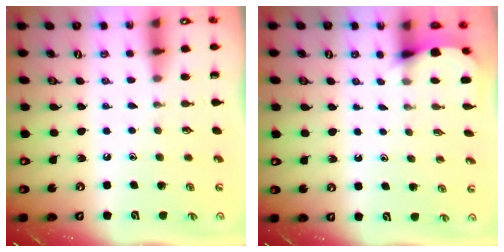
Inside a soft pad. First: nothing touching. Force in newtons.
{"total": 2.8, "press": 2.8, "slide": 0.3}